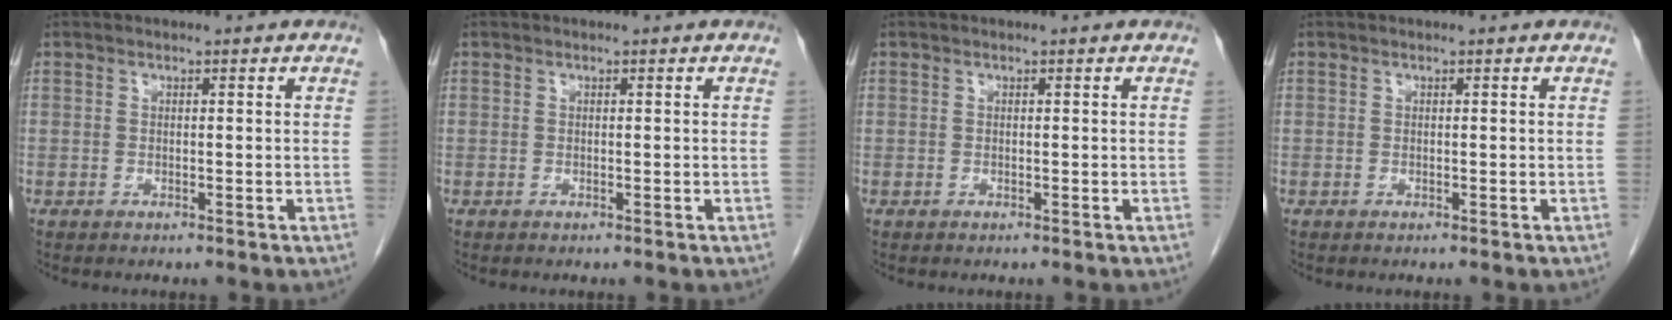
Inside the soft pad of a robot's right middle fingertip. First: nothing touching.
{"total": 0.0}
{"total": 0.0}
{"total": 0.0}